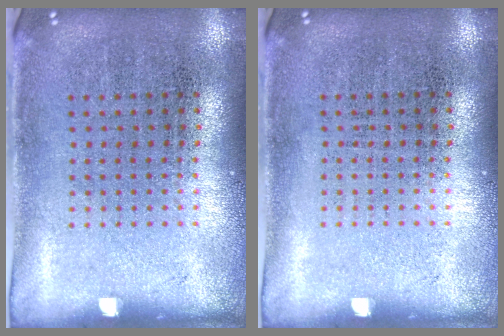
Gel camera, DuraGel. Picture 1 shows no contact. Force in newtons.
{"total": 0.0}